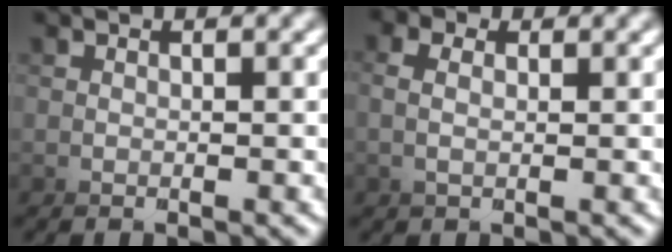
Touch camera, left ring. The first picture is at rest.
{"total": 2.8, "force": [-1.0, -2.4, -1.0], "torque": [0.029, 0.010, -0.025]}